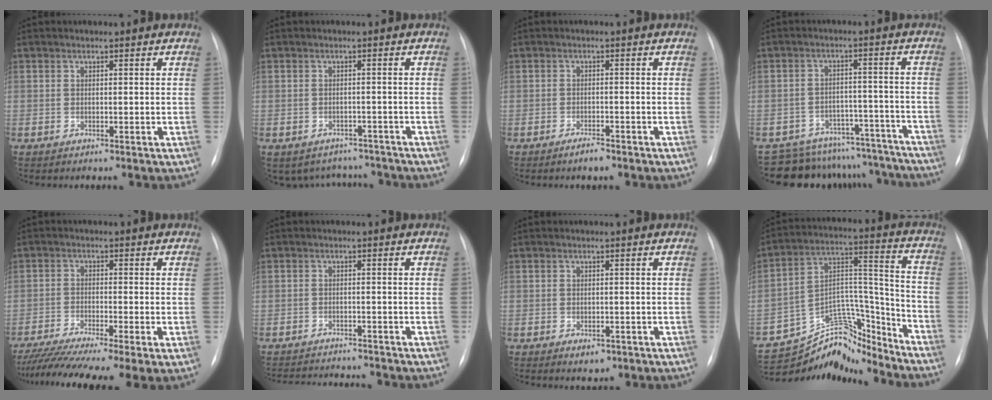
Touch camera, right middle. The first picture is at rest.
{"total": 7.4, "force": [-6.5, 3.5, 0.3], "torque": [0.003, 0.021, -0.076]}
{"total": 2.2, "force": [-1.7, 0.4, 1.2], "torque": [-0.026, -0.002, -0.029]}
{"total": 16.9, "force": [-15.9, 5.7, 1.0], "torque": [0.001, 0.043, -0.193]}
{"total": 12.1, "force": [-8.5, 1.1, 8.6], "torque": [-0.156, -0.026, -0.141]}
{"total": 8.1, "force": [-7.8, 0.8, 1.8], "torque": [-0.025, 0.000, -0.109]}
{"total": 2.2, "force": [-1.1, 1.3, 1.4], "torque": [-0.014, 0.000, -0.006]}
{"total": 14.0, "force": [-13.4, 3.9, 1.6], "torque": [-0.020, 0.084, -0.221]}